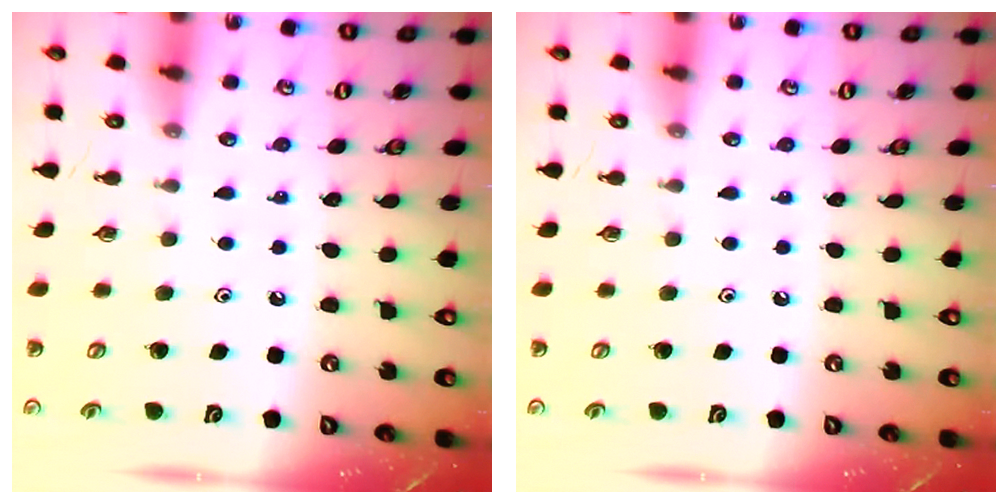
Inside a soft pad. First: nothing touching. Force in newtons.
{"total": 0.0}